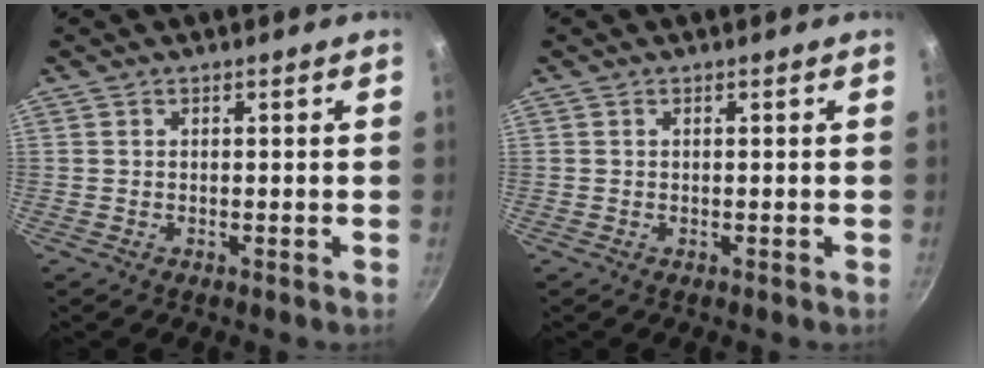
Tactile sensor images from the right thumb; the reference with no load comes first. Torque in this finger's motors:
{"motor_torque": [-0.18, 0.27, 0.24, -0.34, 0.00]}